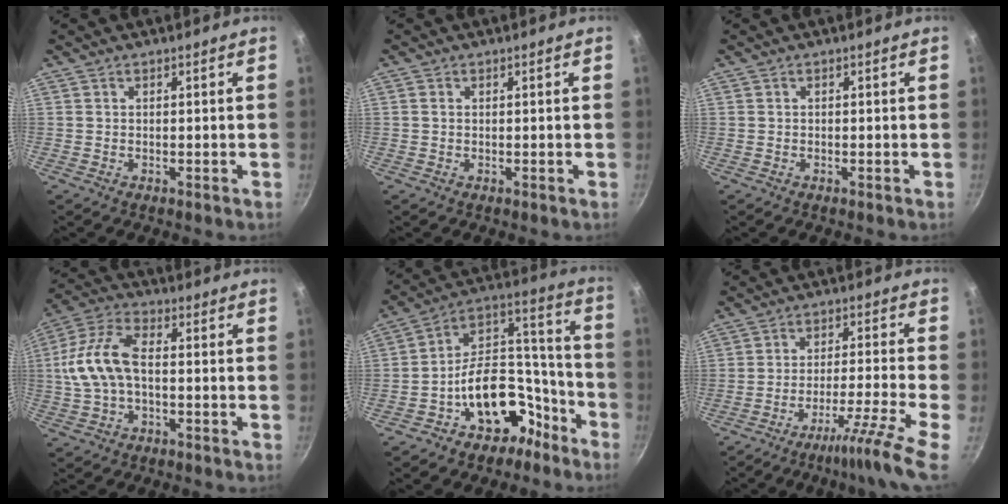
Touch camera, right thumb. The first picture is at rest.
{"total": 0.9, "force": [0.1, 0.7, 0.5], "torque": [-0.009, 0.003, 0.000]}
{"total": 0.0}
{"total": 11.9, "force": [-0.5, 6.5, 10.0], "torque": [-0.200, 0.034, -0.022]}
{"total": 16.9, "force": [-9.0, 11.1, 9.1], "torque": [-0.081, 0.108, -0.135]}
{"total": 9.8, "force": [-7.1, -1.4, 6.6], "torque": [-0.115, 0.039, -0.119]}